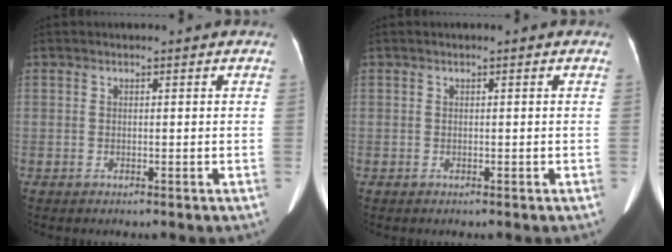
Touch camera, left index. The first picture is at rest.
{"total": 0.0}